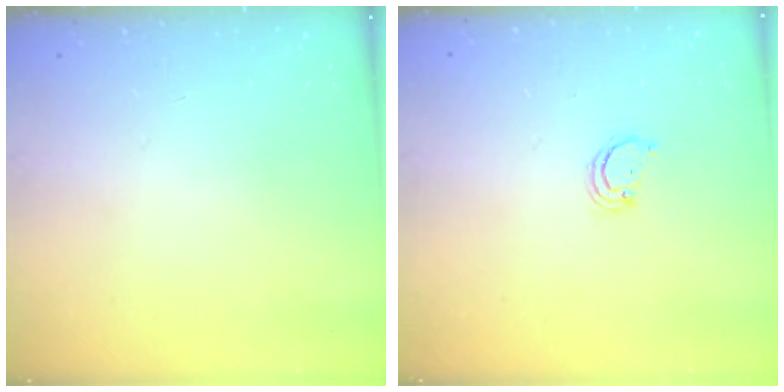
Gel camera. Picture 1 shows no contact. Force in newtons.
{"total": 2.4, "press": 2.4, "slide": 0.2}